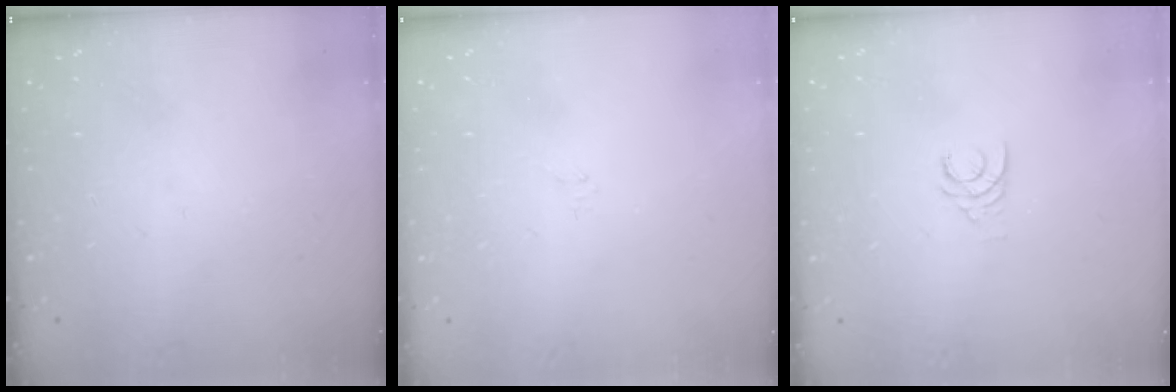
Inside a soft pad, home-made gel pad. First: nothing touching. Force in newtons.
{"total": 1.5, "press": 1.4, "slide": 0.3}
{"total": 2.4, "press": 2.4, "slide": 0.2}